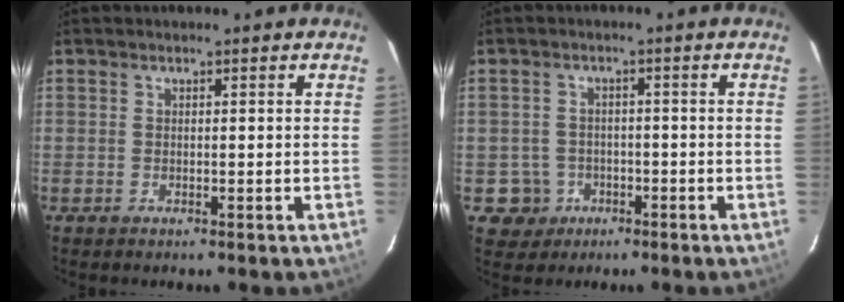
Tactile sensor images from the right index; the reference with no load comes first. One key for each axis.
{"total": 5.1, "fx": -1.8, "fy": 4.8, "fz": 0.2, "tx": -0.014, "ty": 0.022, "tz": -0.022}